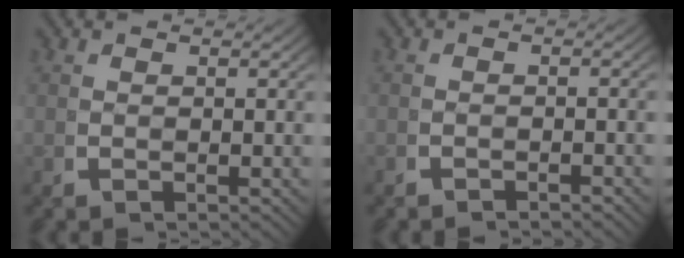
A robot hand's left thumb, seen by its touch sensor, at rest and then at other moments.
{"total": 1.4, "force": [-1.4, 0.2, 0.1], "torque": [0.001, 0.003, -0.030]}